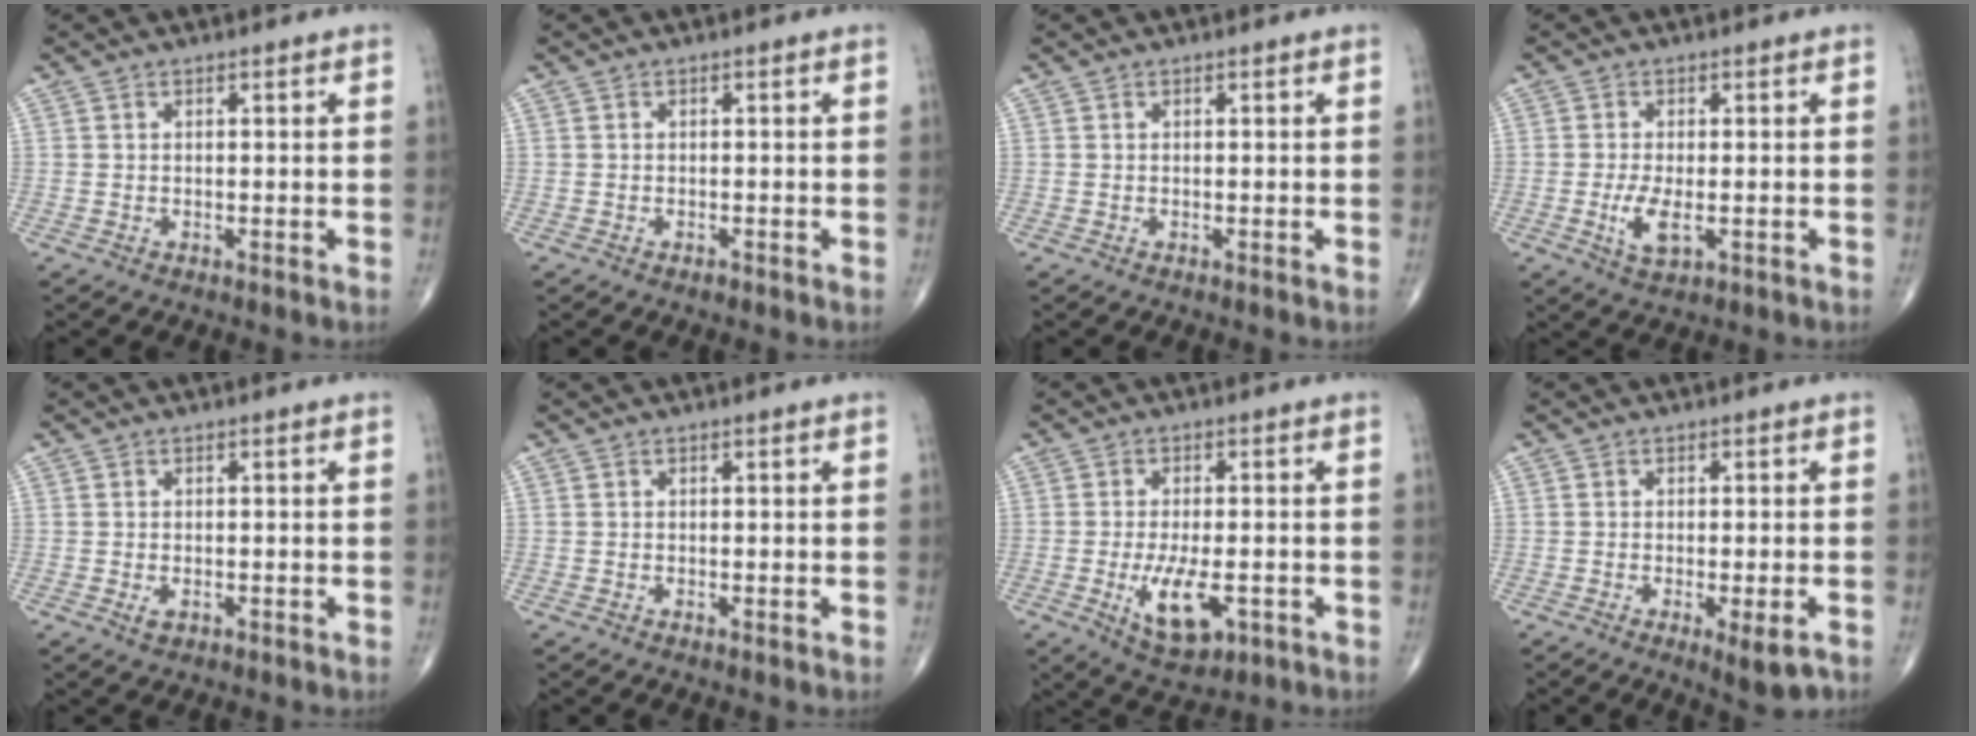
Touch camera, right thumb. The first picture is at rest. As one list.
[{"total": 0.6, "force": [-0.4, 0.3, 0.2], "torque": [-0.002, 0.000, -0.008]}, {"total": 0.0}, {"total": 4.8, "force": [-1.1, 2.0, 4.2], "torque": [-0.086, -0.010, -0.017]}, {"total": 1.5, "force": [-0.4, 1.0, 1.1], "torque": [-0.018, -0.002, -0.005]}, {"total": 0.0}, {"total": 9.0, "force": [-2.6, 4.0, 7.6], "torque": [-0.128, -0.009, -0.033]}, {"total": 4.8, "force": [-2.0, 1.2, 4.1], "torque": [-0.059, -0.007, -0.025]}]